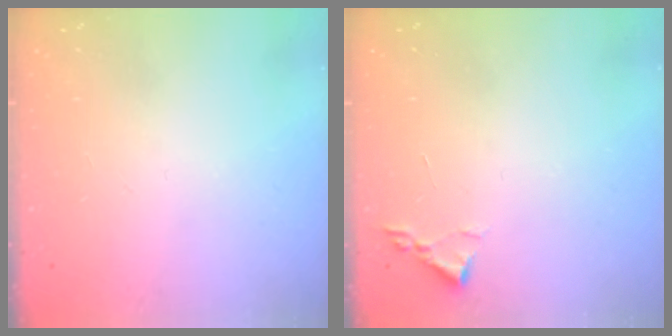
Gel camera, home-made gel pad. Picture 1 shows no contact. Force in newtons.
{"total": 1.8, "press": 1.8, "slide": 0.3}